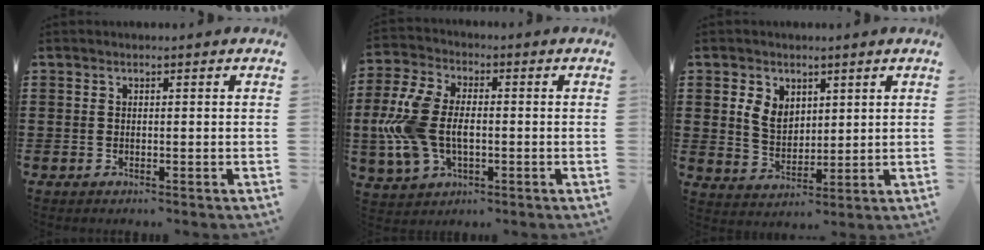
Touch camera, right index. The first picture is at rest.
{"total": 10.0, "force": [-1.0, 6.1, 7.9], "torque": [-0.210, -0.005, -0.028]}
{"total": 5.0, "force": [2.0, 3.9, 2.5], "torque": [-0.055, 0.010, 0.035]}